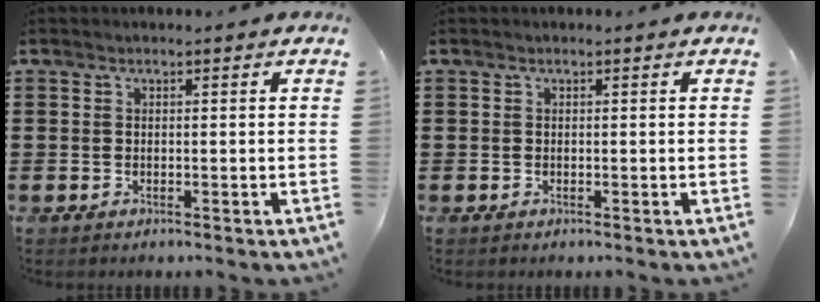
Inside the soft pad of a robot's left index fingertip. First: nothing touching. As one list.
[{"total": 0.0}]